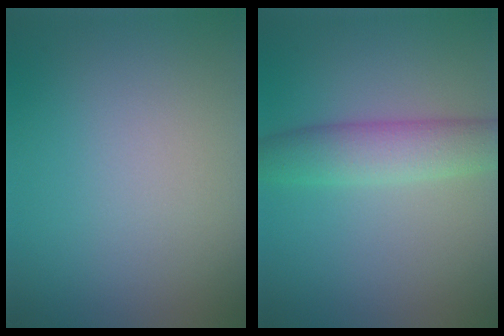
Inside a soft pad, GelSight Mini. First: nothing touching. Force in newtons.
{"total": 4.3, "press": 4.3, "slide": 0.3}